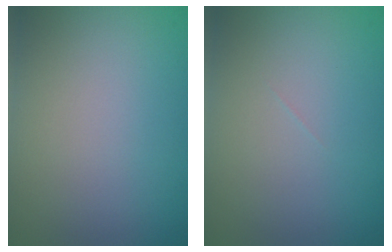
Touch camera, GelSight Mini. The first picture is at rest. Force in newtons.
{"total": 0.0}